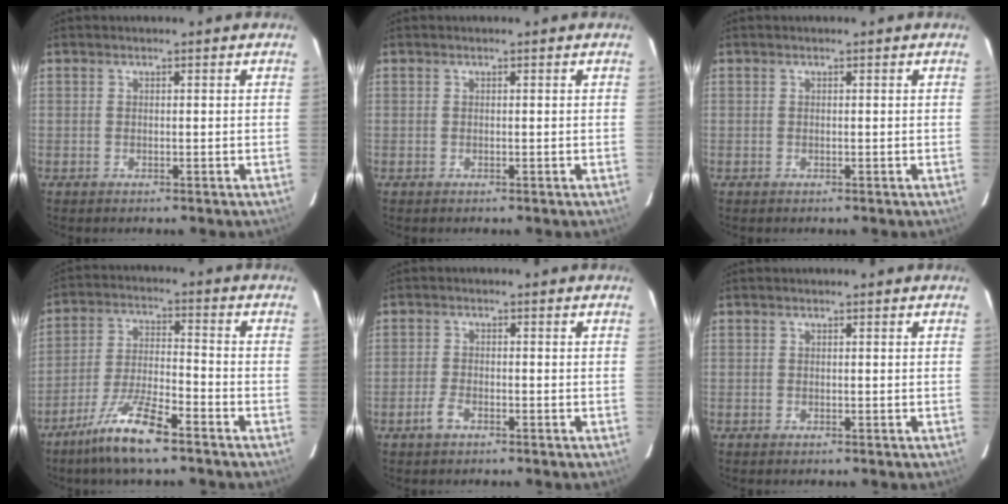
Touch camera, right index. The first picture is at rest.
{"total": 0.0}
{"total": 0.0}
{"total": 10.1, "force": [-7.1, 1.1, 7.1], "torque": [-0.144, -0.018, -0.136]}
{"total": 2.1, "force": [-1.3, 0.7, 1.4], "torque": [-0.036, -0.001, -0.024]}
{"total": 0.0}